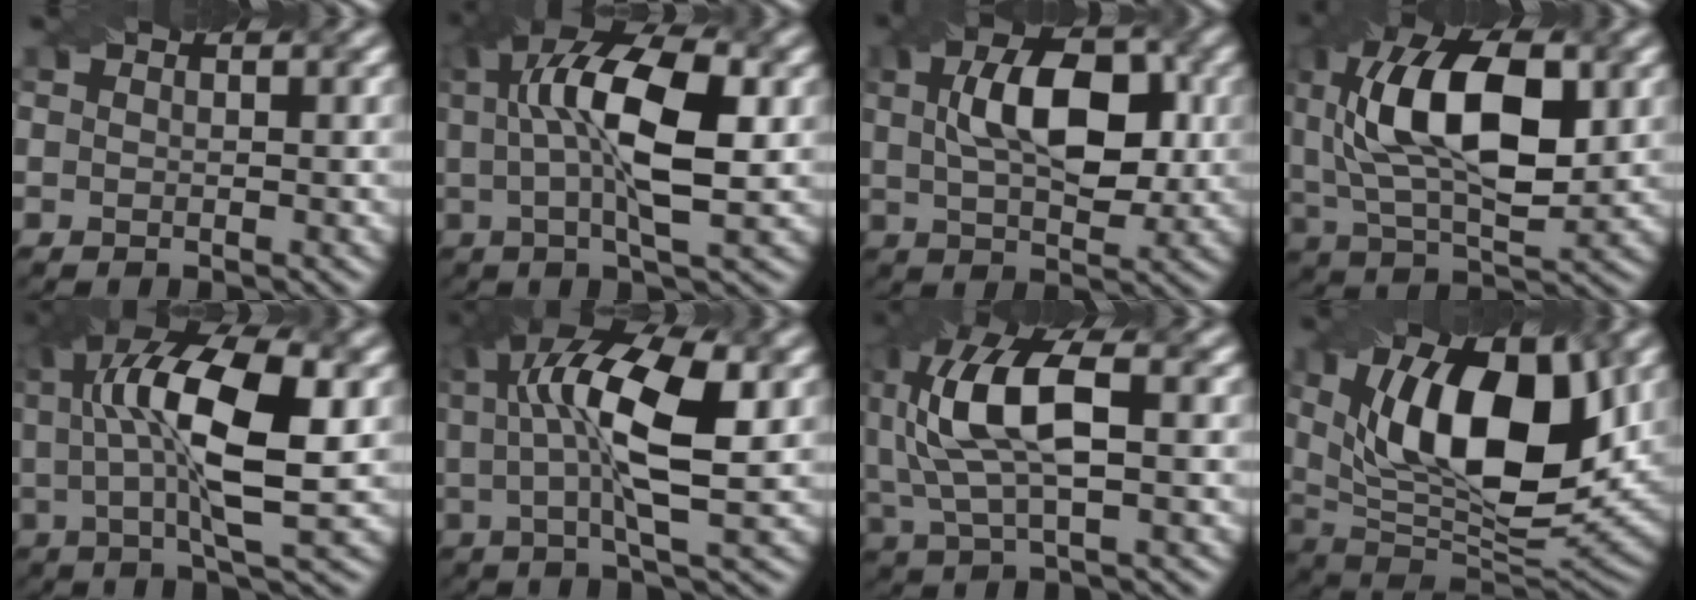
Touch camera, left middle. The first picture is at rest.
{"total": 10.0, "force": [0.9, 3.2, 9.4], "torque": [-0.161, 0.019, 0.023]}
{"total": 8.3, "force": [1.1, 4.3, 7.0], "torque": [-0.118, 0.019, 0.024]}
{"total": 11.7, "force": [1.5, 5.7, 10.1], "torque": [-0.174, 0.021, 0.030]}
{"total": 10.9, "force": [1.2, 3.1, 10.4], "torque": [-0.175, 0.017, 0.031]}
{"total": 10.2, "force": [1.3, 2.9, 9.7], "torque": [-0.169, 0.016, 0.033]}
{"total": 8.9, "force": [0.6, 3.8, 8.0], "torque": [-0.174, 0.024, 0.016]}
{"total": 14.0, "force": [3.4, 6.5, 12.0], "torque": [-0.185, 0.007, 0.058]}